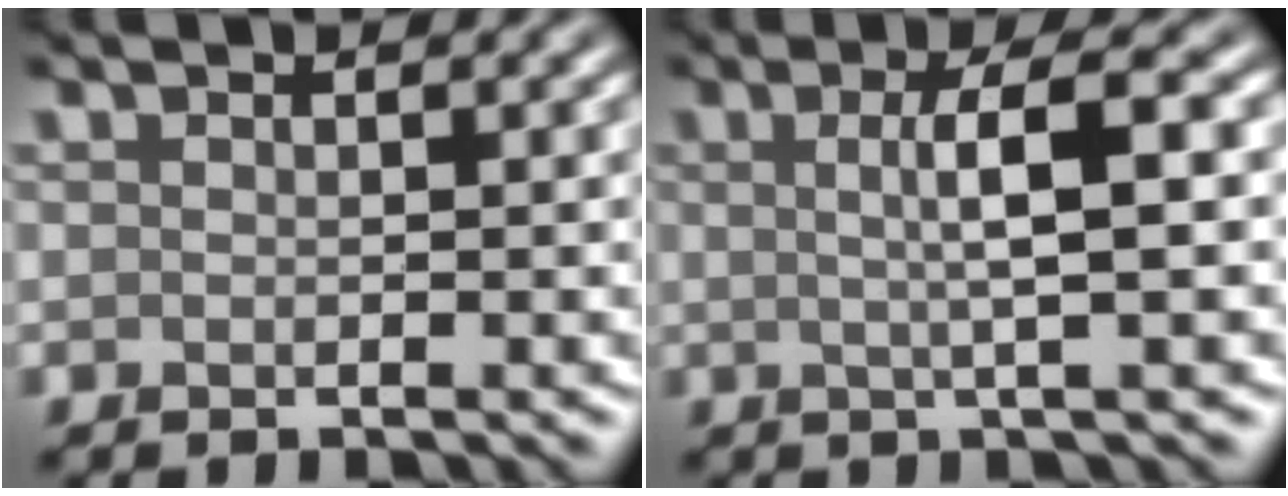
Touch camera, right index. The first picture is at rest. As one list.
[{"total": 4.6, "force": [0.4, 1.0, 4.5], "torque": [-0.067, 0.008, 0.001]}]